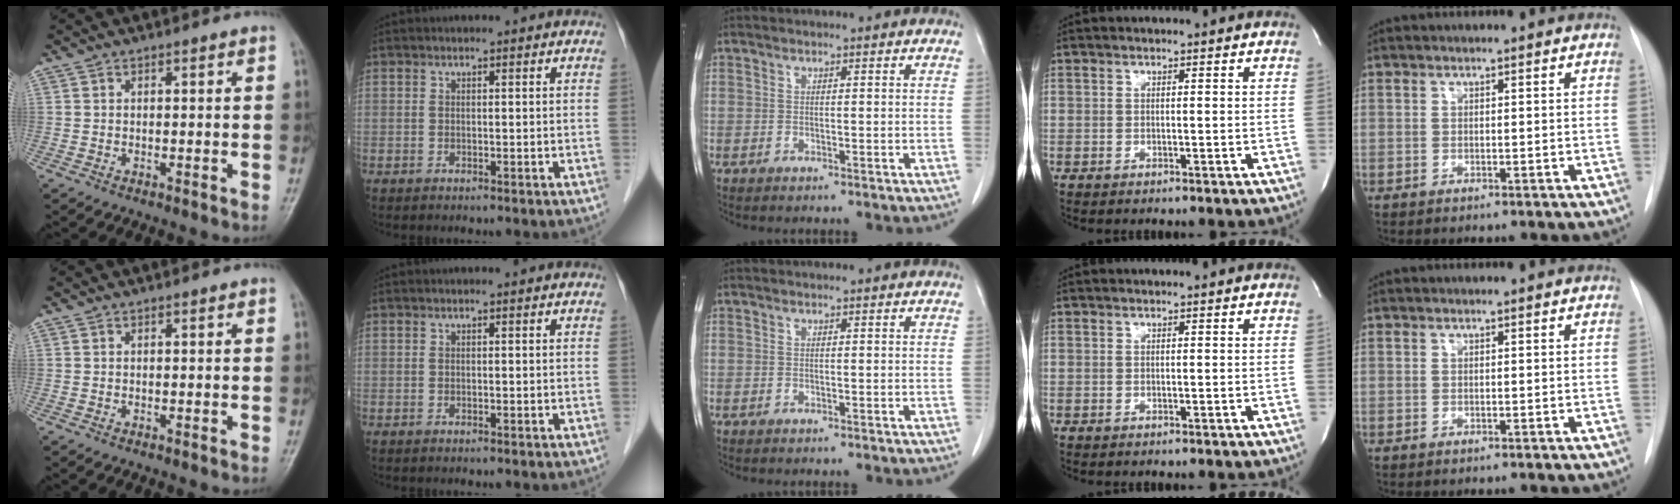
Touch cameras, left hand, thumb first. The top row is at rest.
{}